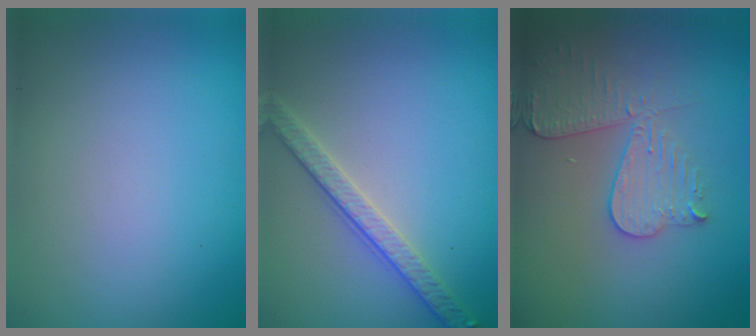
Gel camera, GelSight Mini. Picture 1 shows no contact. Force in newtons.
{"total": 2.8, "press": 2.7, "slide": 0.7}
{"total": 3.5, "press": 3.5, "slide": 0.3}